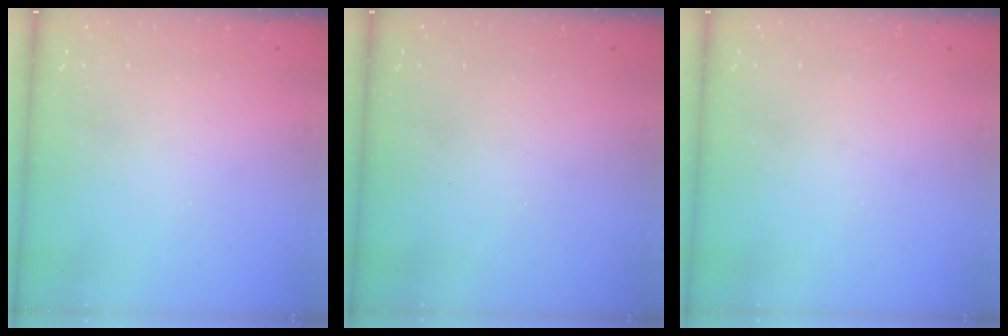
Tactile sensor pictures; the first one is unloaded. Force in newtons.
{"total": 0.0}
{"total": 0.0}